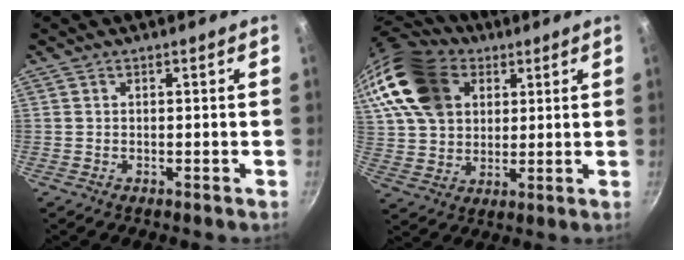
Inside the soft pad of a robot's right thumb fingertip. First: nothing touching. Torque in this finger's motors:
{"motor_torque": [1.66, 3.35, 0.69, -0.32, 0.21]}